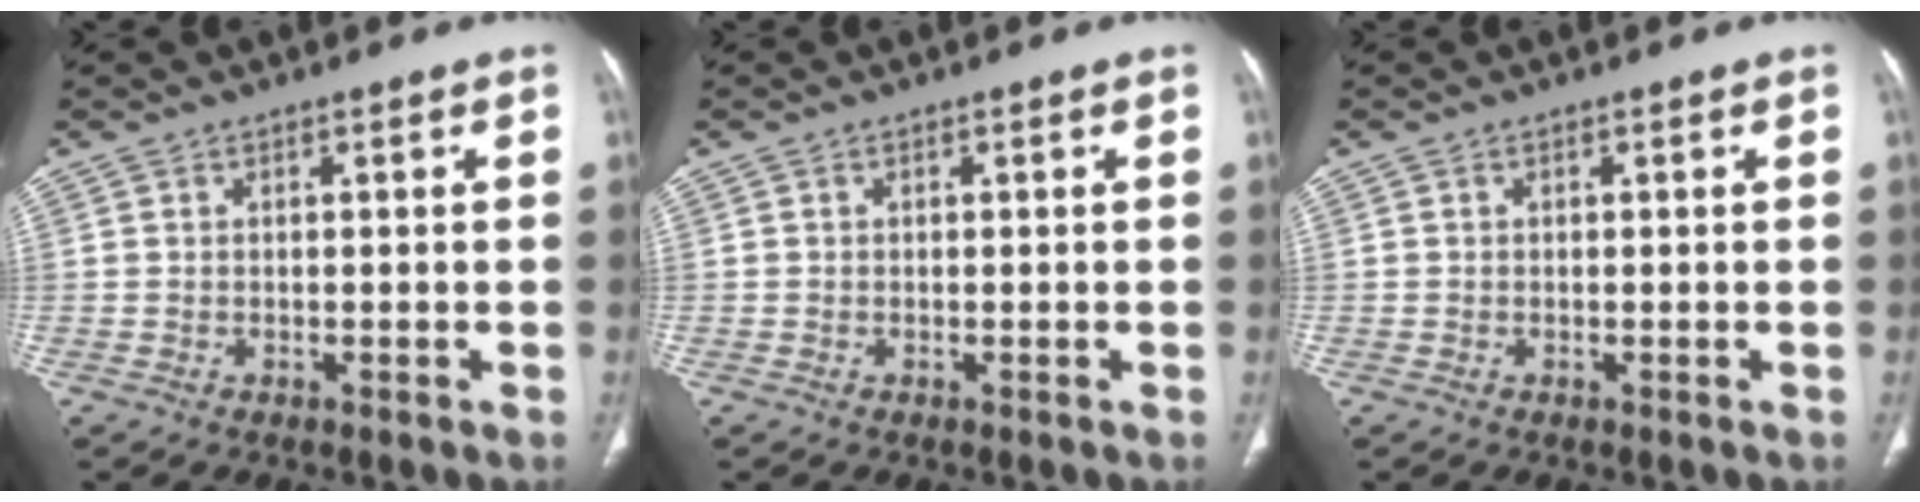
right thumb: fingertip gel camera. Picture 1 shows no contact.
{"total": 0.0}
{"total": 0.0}